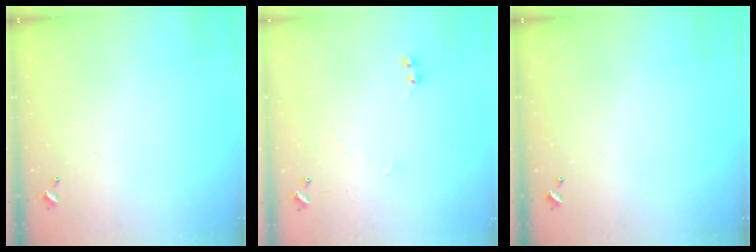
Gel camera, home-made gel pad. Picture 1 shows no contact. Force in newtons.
{"total": 0.0}
{"total": 0.0}